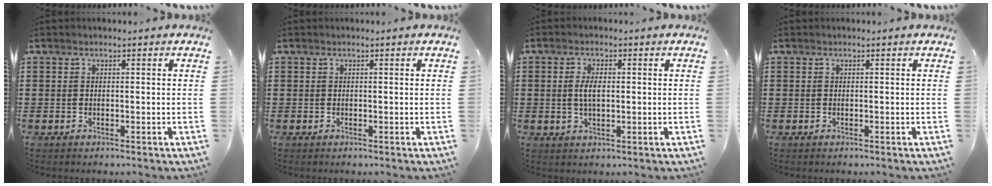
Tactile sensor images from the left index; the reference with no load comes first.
{"total": 0.0}
{"total": 3.4, "force": [0.2, 1.4, 3.1], "torque": [-0.070, 0.002, -0.002]}
{"total": 0.0}